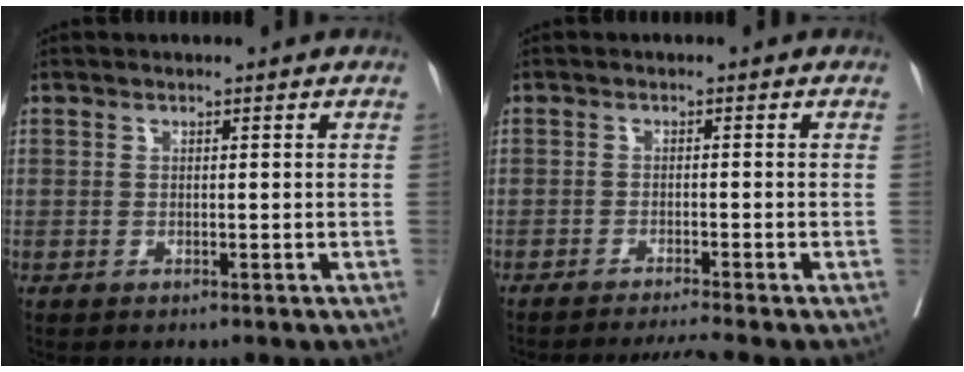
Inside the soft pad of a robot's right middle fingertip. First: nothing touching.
{"total": 3.9, "force": [-3.3, -1.7, 1.1], "torque": [-0.014, -0.011, -0.055]}